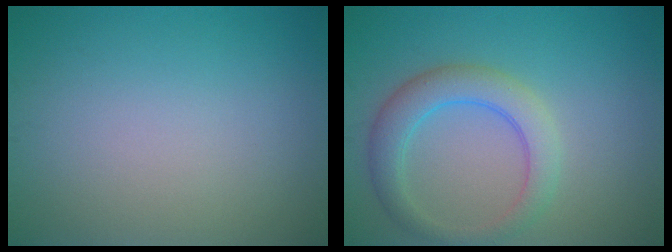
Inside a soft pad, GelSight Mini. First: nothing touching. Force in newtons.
{"total": 4.1, "press": 4.1, "slide": 0.2}